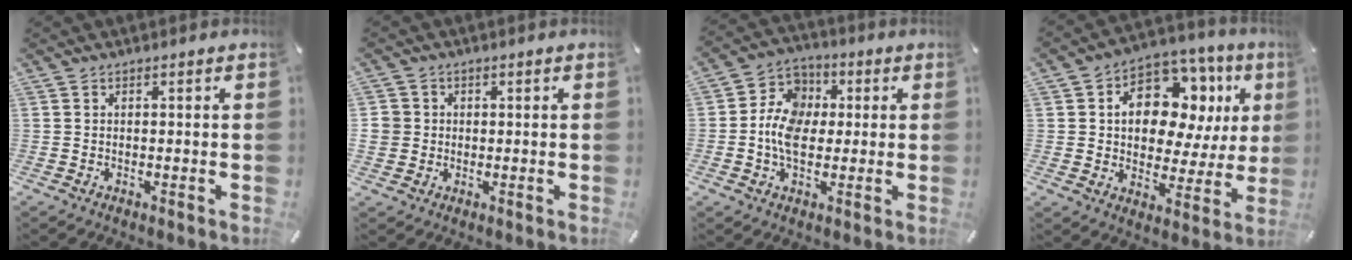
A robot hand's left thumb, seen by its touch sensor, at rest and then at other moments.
{"total": 4.0, "force": [0.3, 3.9, 0.6], "torque": [-0.017, 0.007, 0.008]}
{"total": 9.7, "force": [-0.9, 7.7, 5.8], "torque": [-0.126, 0.019, -0.015]}
{"total": 15.3, "force": [5.9, 10.2, 9.8], "torque": [-0.145, -0.034, 0.104]}